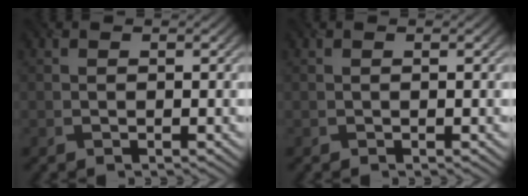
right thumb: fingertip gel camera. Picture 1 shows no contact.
{"total": 0.0}